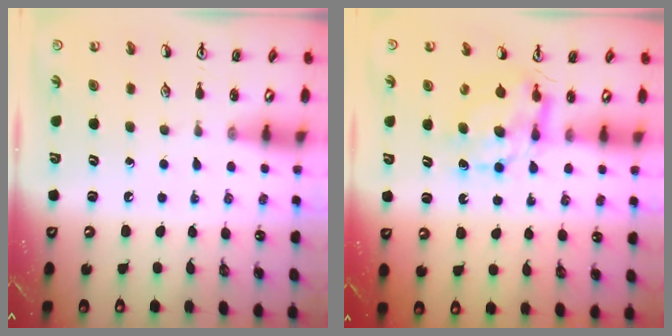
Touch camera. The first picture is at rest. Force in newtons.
{"total": 7.4, "press": 7.4, "slide": 0.5}